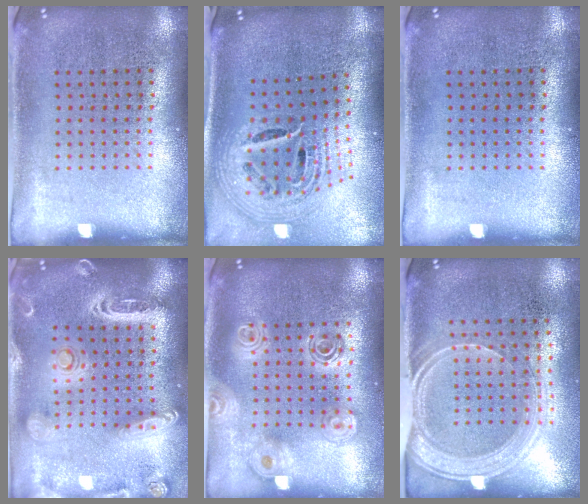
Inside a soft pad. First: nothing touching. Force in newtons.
{"total": 2.6, "press": 1.9, "slide": 1.9}
{"total": 0.0}
{"total": 2.7, "press": 2.3, "slide": 1.3}
{"total": 1.9, "press": 1.6, "slide": 1.0}
{"total": 1.9, "press": 1.7, "slide": 0.9}